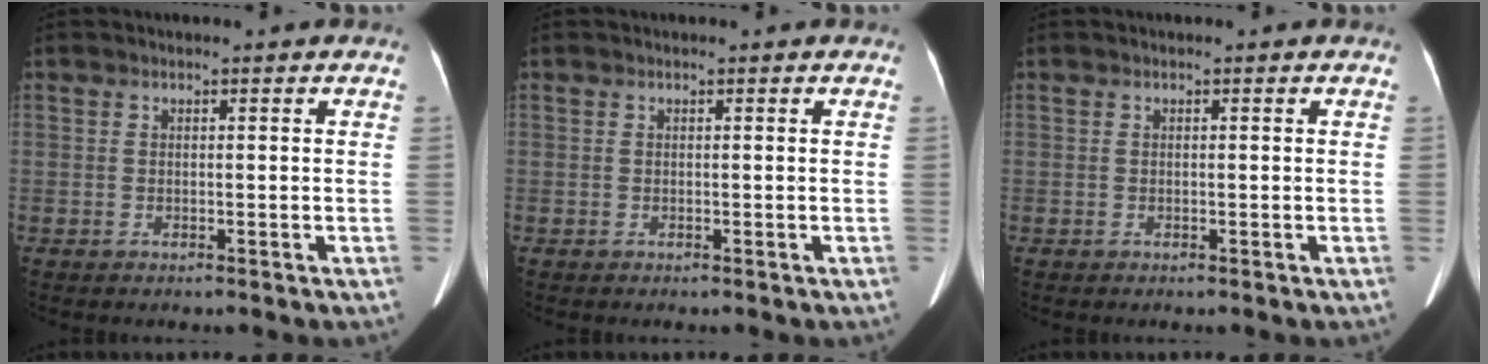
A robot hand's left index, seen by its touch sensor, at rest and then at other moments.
{"total": 0.0}
{"total": 0.0}